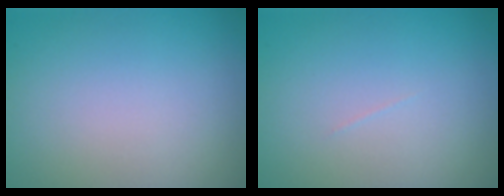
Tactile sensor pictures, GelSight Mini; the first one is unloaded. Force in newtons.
{"total": 0.0}